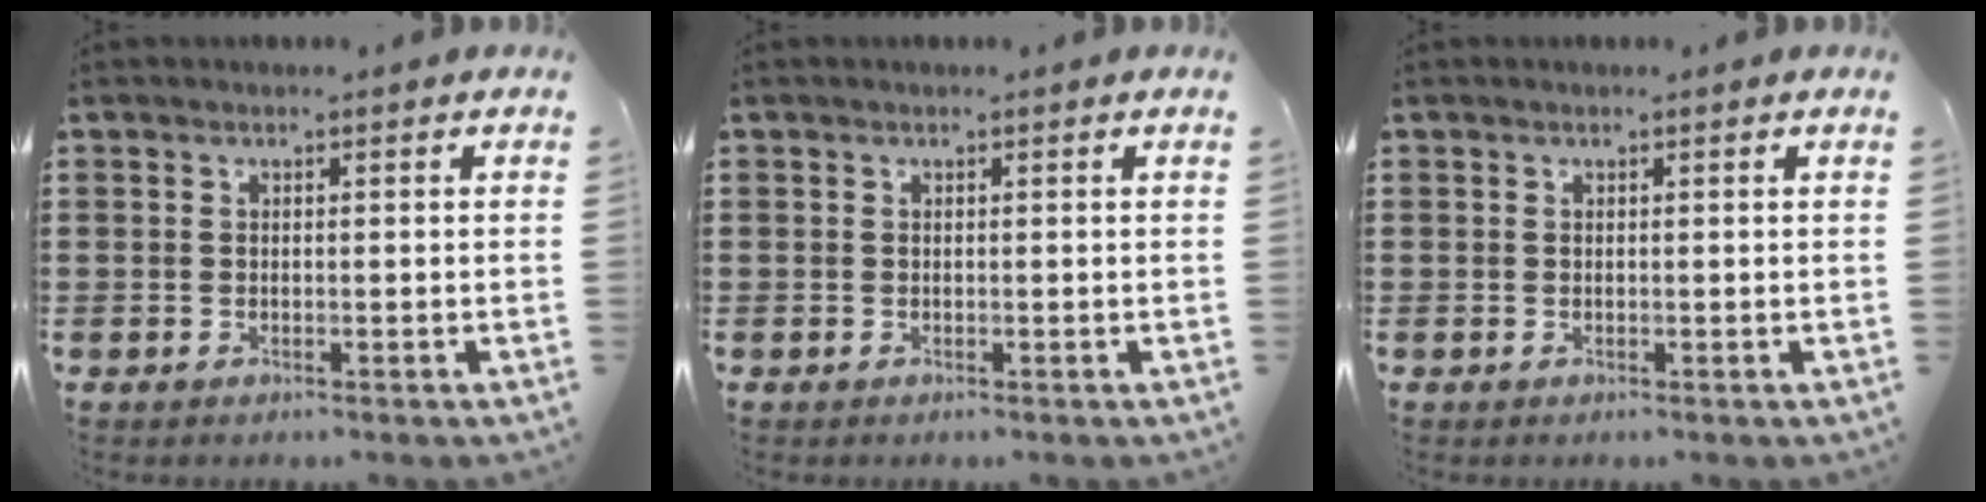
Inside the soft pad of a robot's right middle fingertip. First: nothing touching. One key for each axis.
{"total": 0.0}
{"total": 0.0}